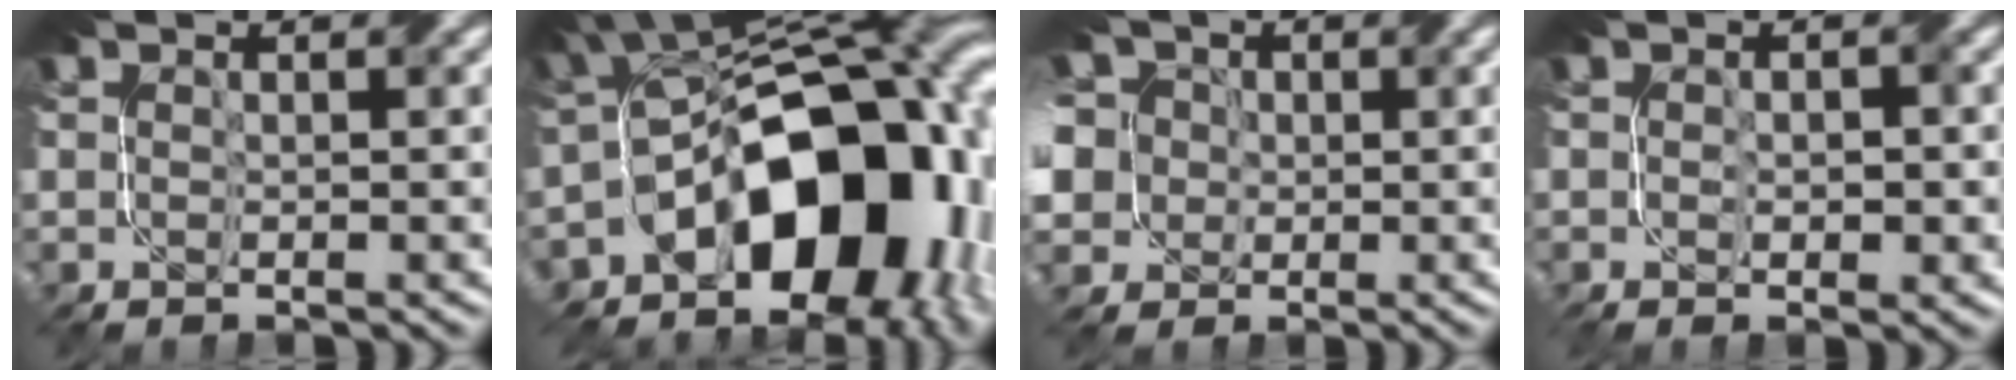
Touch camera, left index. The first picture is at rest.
{"total": 16.9, "force": [-5.9, 11.2, 11.2], "torque": [-0.131, 0.001, -0.097]}
{"total": 10.3, "force": [2.2, 8.9, 4.8], "torque": [-0.099, 0.035, -0.004]}
{"total": 2.8, "force": [-0.5, 1.4, 2.4], "torque": [-0.031, 0.001, 0.002]}